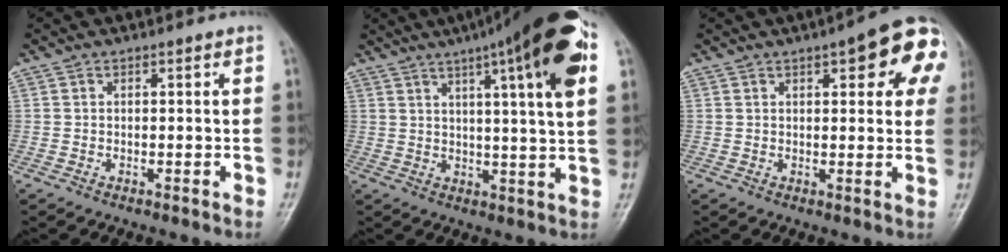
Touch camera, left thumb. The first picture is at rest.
{"total": 19.6, "force": [9.4, 2.5, 17.0], "torque": [-0.240, -0.007, 0.125]}
{"total": 13.6, "force": [5.3, 5.0, 11.5], "torque": [-0.102, 0.001, 0.053]}